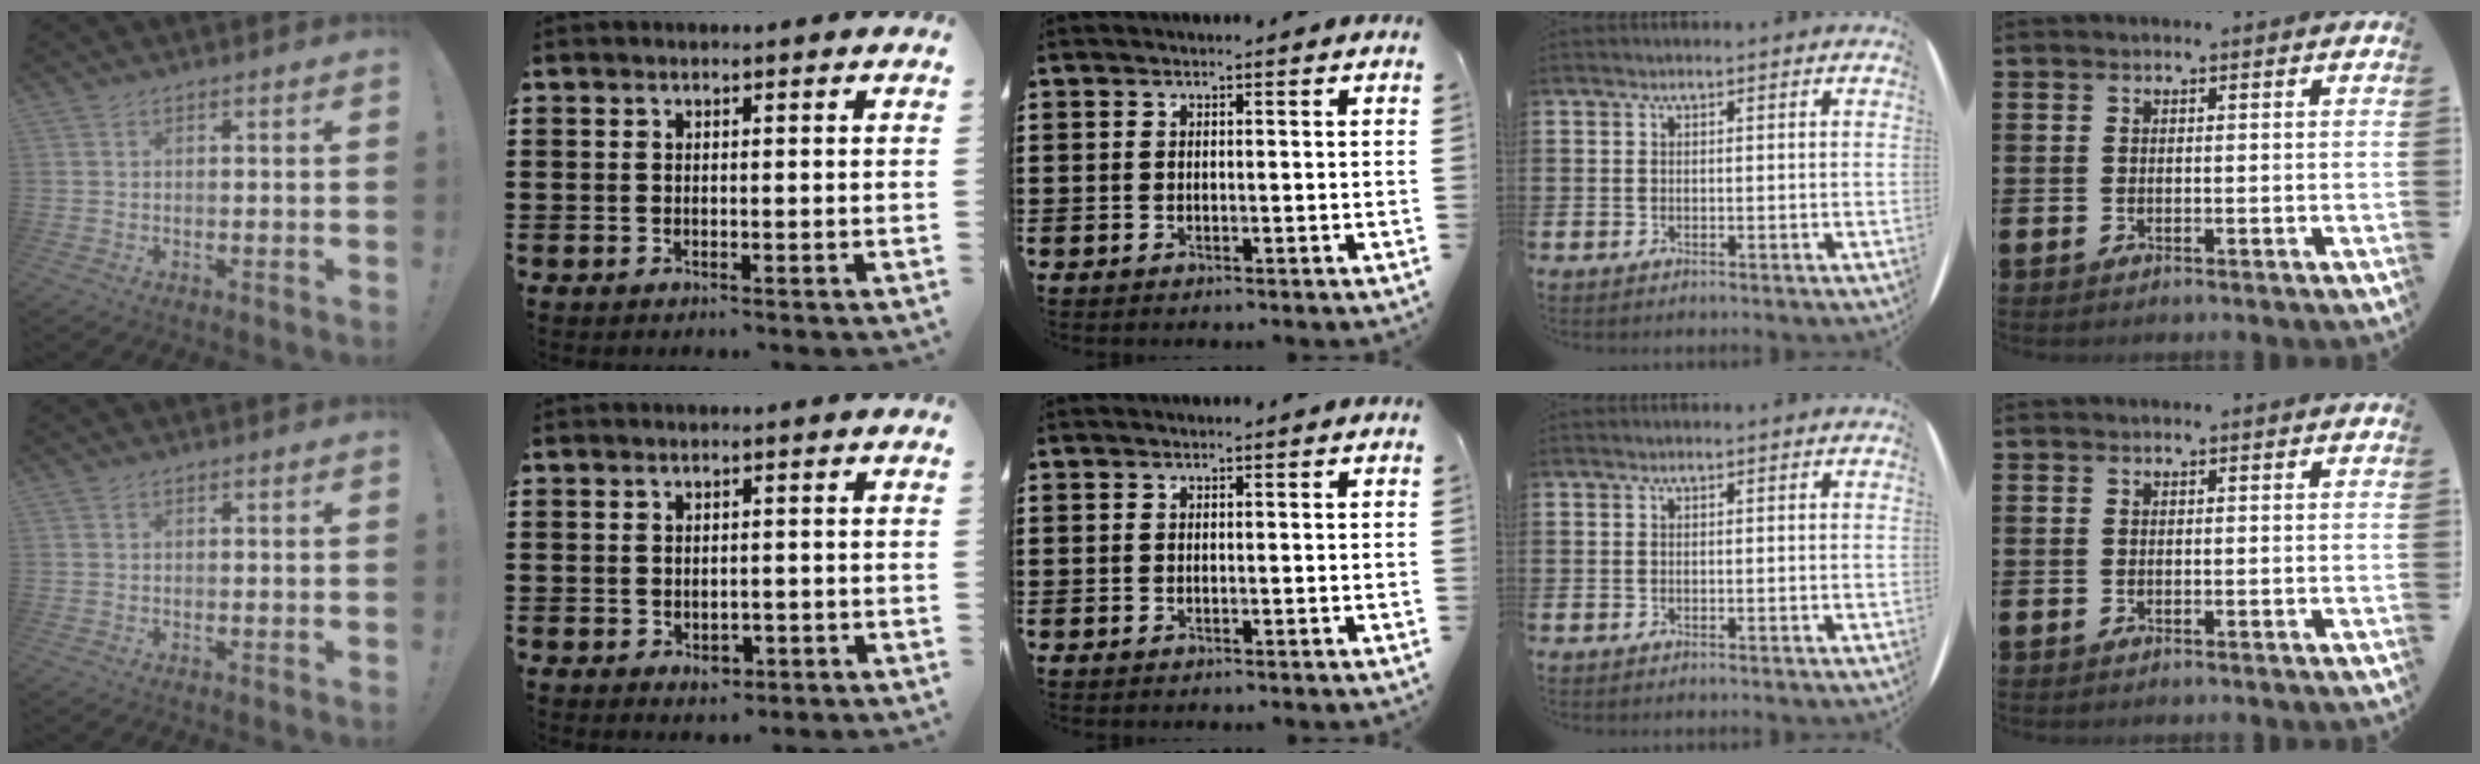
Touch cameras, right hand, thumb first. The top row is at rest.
{"index": {"total": 2.0, "force": [-0.6, 1.3, 1.4], "torque": [-0.028, 0.002, -0.012]}}